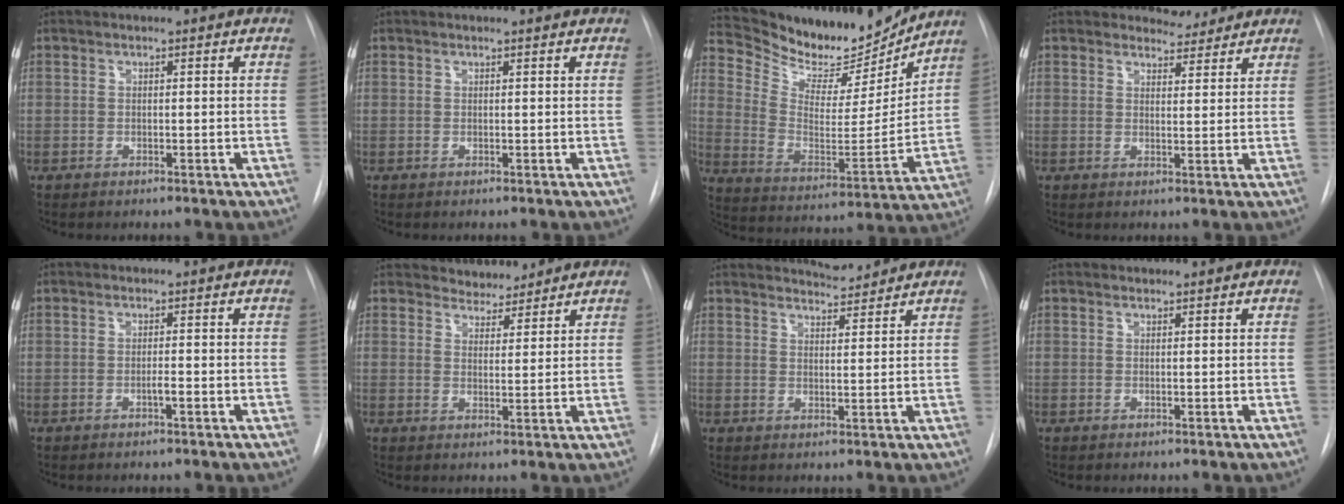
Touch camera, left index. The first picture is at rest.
{"total": 0.8, "force": [0.7, -0.1, 0.1], "torque": [-0.010, -0.001, 0.007]}
{"total": 16.6, "force": [15.6, 3.8, 4.0], "torque": [-0.078, -0.040, 0.248]}
{"total": 4.7, "force": [4.3, 2.0, -0.3], "torque": [0.012, -0.015, 0.046]}
{"total": 1.0, "force": [-0.7, -0.1, 0.6], "torque": [-0.010, -0.005, -0.015]}
{"total": 4.1, "force": [3.9, 1.4, -0.1], "torque": [0.006, 0.001, 0.058]}
{"total": 4.2, "force": [4.2, 0.0, 0.2], "torque": [-0.010, -0.005, 0.062]}
{"total": 0.6, "force": [0.6, -0.1, -0.1], "torque": [-0.005, 0.007, 0.014]}